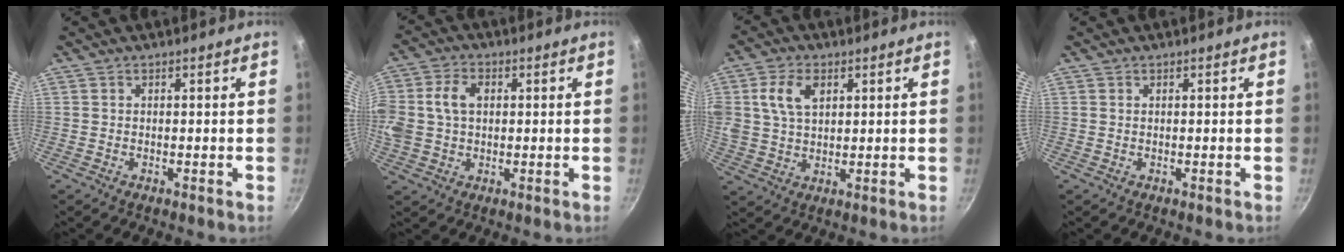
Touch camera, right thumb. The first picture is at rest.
{"total": 11.3, "force": [1.6, 8.3, 7.4], "torque": [-0.161, 0.025, 0.025]}
{"total": 8.5, "force": [2.9, 5.4, 5.9], "torque": [-0.104, 0.001, 0.052]}
{"total": 0.0}